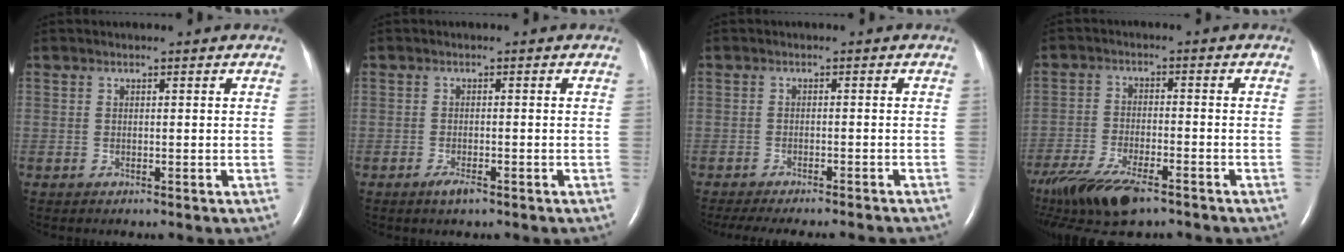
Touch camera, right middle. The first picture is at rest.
{"total": 1.9, "force": [-1.3, 0.5, 1.4], "torque": [-0.032, -0.003, -0.022]}
{"total": 14.2, "force": [-12.8, 2.0, 5.9], "torque": [-0.103, -0.021, -0.162]}
{"total": 14.6, "force": [-10.8, 4.0, 8.9], "torque": [-0.194, -0.035, -0.186]}